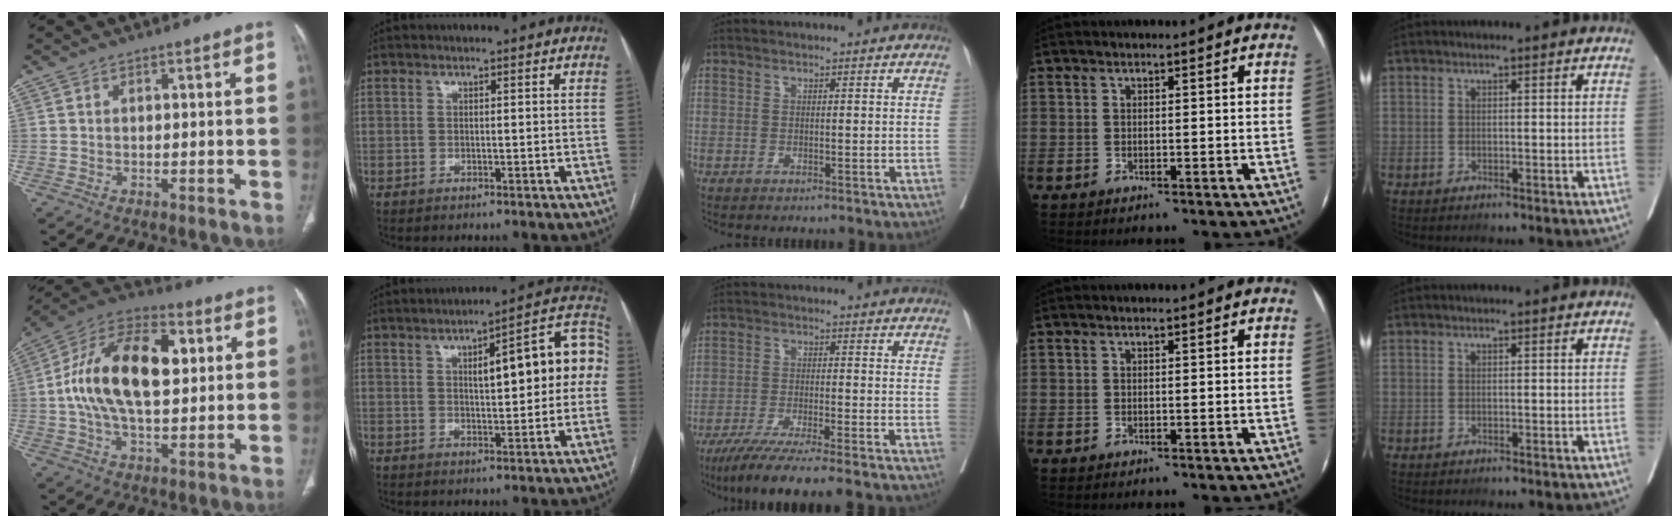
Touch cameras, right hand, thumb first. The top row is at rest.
{"thumb": {"total": 20.7, "force": [3.1, 11.2, 17.1], "torque": [-0.292, 0.018, 0.045]}, "index": {"total": 13.5, "force": [1.8, 3.5, 12.9], "torque": [-0.167, 0.043, 0.025]}, "middle": {"total": 14.9, "force": [-12.9, -0.5, 7.5], "torque": [-0.103, -0.040, -0.199]}}